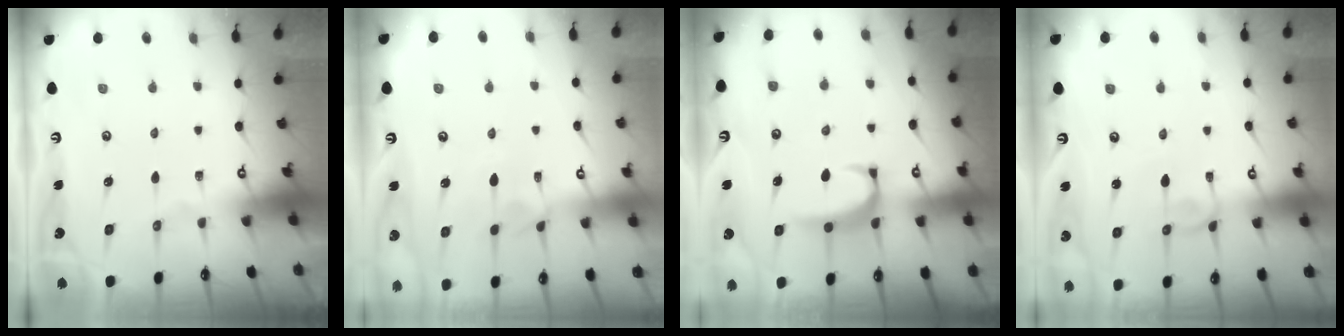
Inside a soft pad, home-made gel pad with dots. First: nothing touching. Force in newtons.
{"total": 2.9, "press": 2.8, "slide": 0.4}
{"total": 2.1, "press": 2.1, "slide": 0.6}
{"total": 3.9, "press": 3.9, "slide": 0.1}